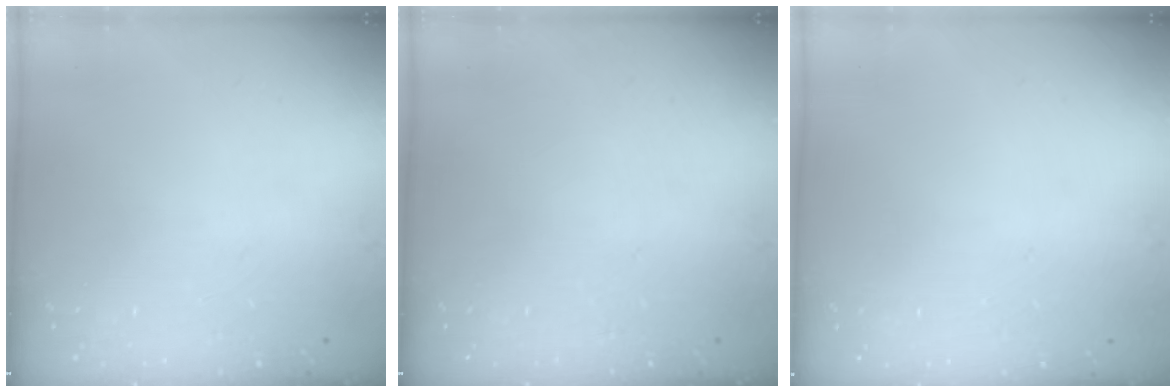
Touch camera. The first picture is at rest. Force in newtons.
{"total": 0.0}
{"total": 0.0}